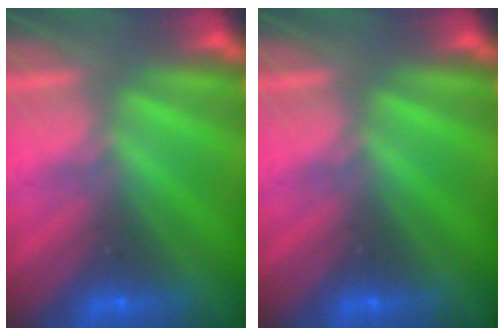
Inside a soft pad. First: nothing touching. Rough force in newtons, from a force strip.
{"total": 0.0}